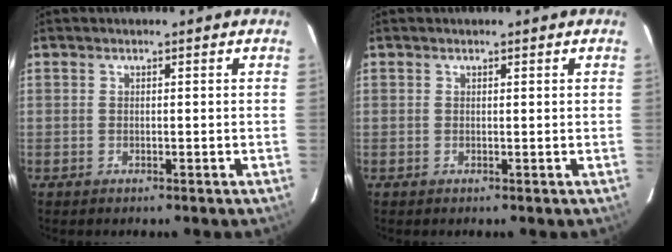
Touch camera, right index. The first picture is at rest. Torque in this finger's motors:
{"motor_torque": [-0.01, -0.05, 0.02, 0.01]}